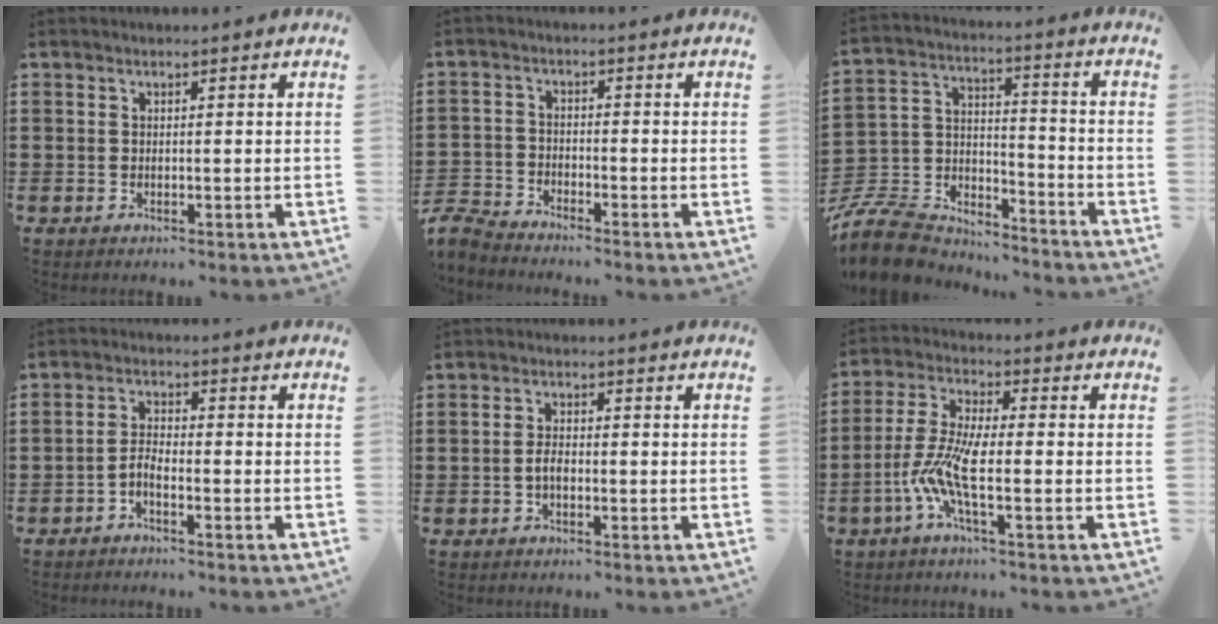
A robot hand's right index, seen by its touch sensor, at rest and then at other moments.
{"total": 3.6, "force": [-3.5, 0.5, 0.1], "torque": [-0.028, -0.005, -0.081]}
{"total": 10.3, "force": [-9.4, 3.5, 2.6], "torque": [-0.078, 0.021, -0.191]}
{"total": 2.4, "force": [-1.7, 0.6, 1.6], "torque": [-0.037, 0.004, -0.035]}
{"total": 2.3, "force": [-0.6, 1.1, 1.9], "torque": [-0.045, 0.000, -0.014]}
{"total": 8.4, "force": [-3.0, 2.1, 7.6], "torque": [-0.182, -0.017, -0.063]}